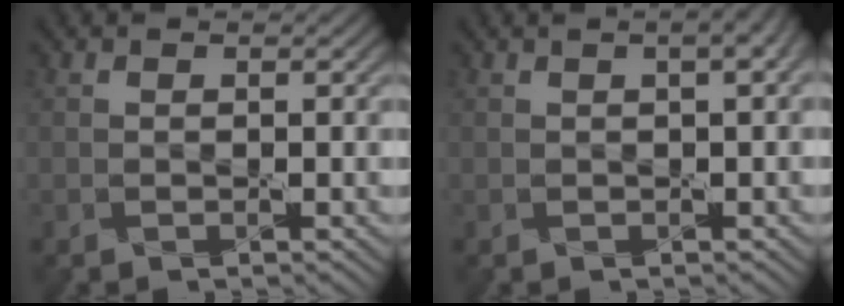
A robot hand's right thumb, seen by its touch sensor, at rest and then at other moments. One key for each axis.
{"total": 3.1, "fx": 1.1, "fy": 1.1, "fz": 2.7, "tx": -0.032, "ty": 0.008, "tz": 0.007}